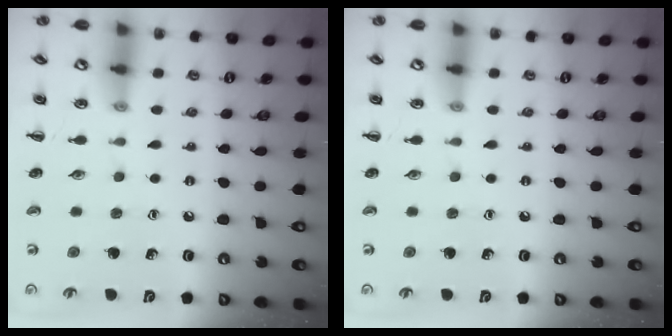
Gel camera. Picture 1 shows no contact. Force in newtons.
{"total": 0.0}